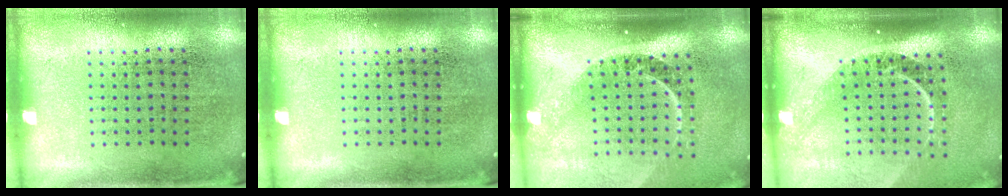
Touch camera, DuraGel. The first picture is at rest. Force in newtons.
{"total": 0.0}
{"total": 2.4, "press": 1.7, "slide": 1.7}
{"total": 2.2, "press": 1.6, "slide": 1.6}